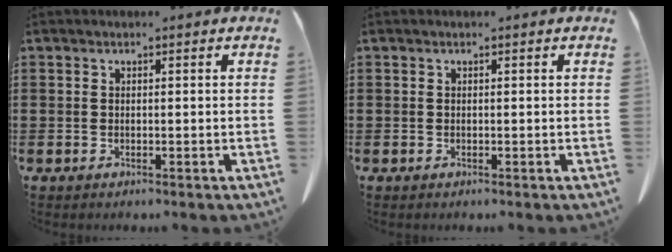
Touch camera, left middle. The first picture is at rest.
{"total": 0.0}